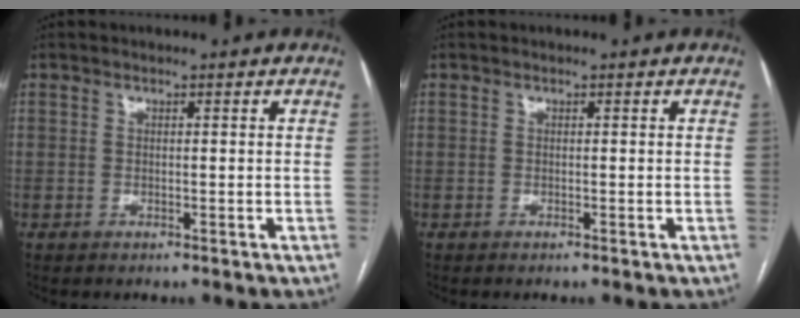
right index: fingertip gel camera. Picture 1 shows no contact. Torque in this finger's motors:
{"motor_torque": [-0.03, -0.01, 0.00, 0.01]}